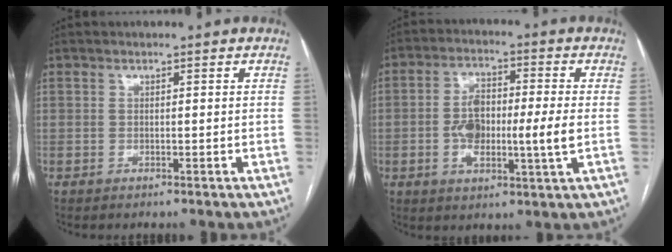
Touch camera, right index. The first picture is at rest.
{"total": 10.4, "force": [-1.0, 2.8, 10.0], "torque": [-0.184, 0.011, -0.020]}